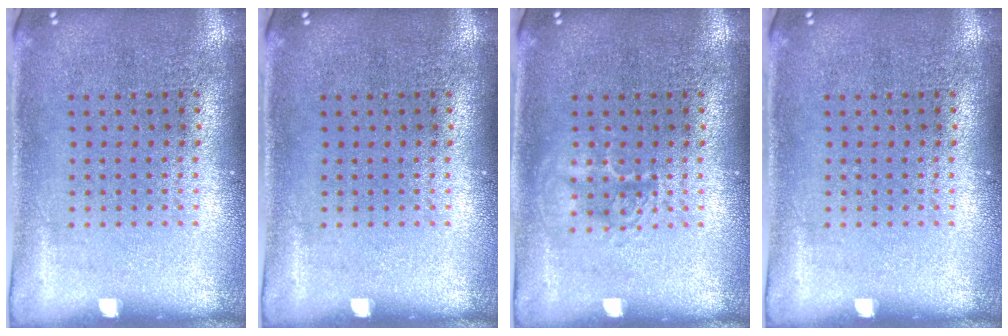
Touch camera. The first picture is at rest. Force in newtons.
{"total": 0.0}
{"total": 1.7, "press": 1.6, "slide": 0.3}
{"total": 0.0}